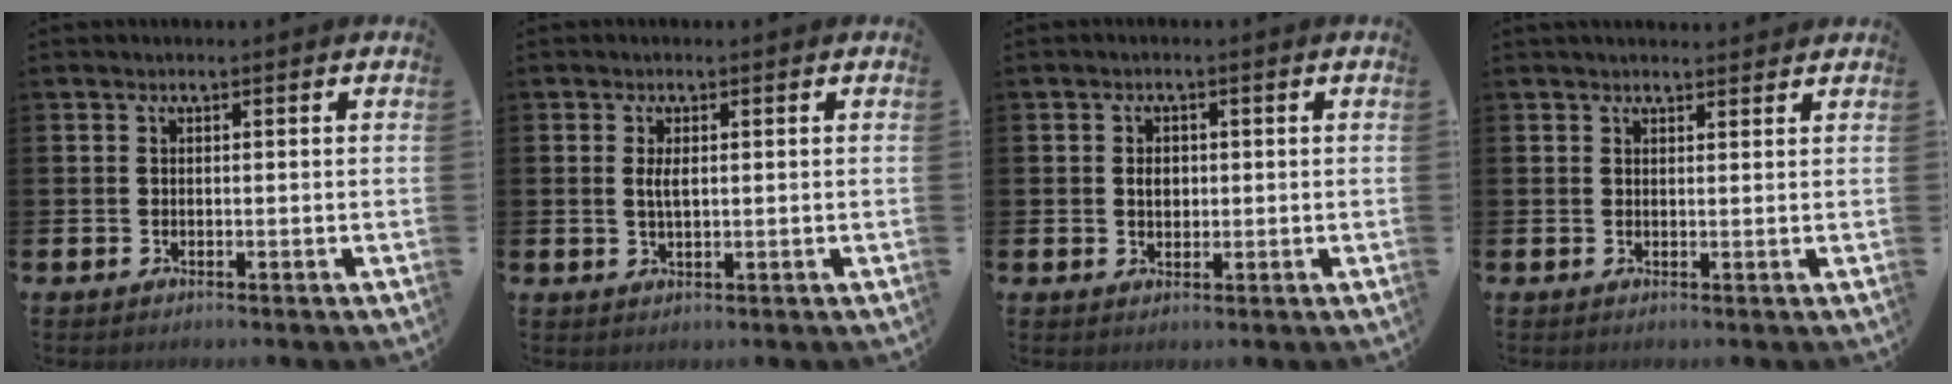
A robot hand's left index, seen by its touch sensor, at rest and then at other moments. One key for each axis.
{"total": 2.1, "fx": 0.5, "fy": 0.8, "fz": 1.9, "tx": -0.034, "ty": 0.003, "tz": 0.005}
{"total": 2.1, "fx": 0.3, "fy": 1.6, "fz": 1.4, "tx": -0.008, "ty": 0.000, "tz": -0.001}
{"total": 1.7, "fx": 1.6, "fy": 0.4, "fz": 0.1, "tx": 0.008, "ty": -0.007, "tz": 0.027}